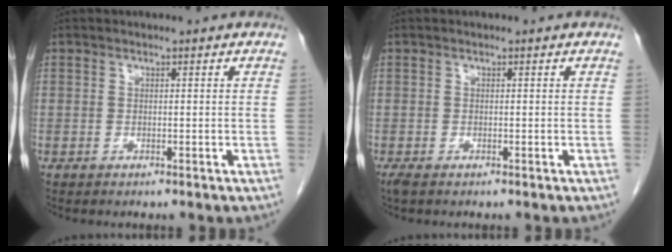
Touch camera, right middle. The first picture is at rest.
{"total": 1.3, "force": [-1.0, 0.5, 0.8], "torque": [-0.017, -0.005, -0.015]}